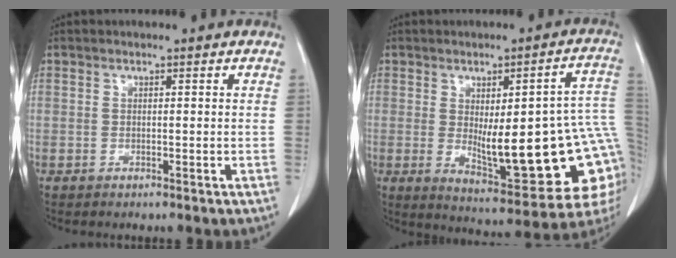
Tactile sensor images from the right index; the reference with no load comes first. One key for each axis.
{"total": 21.8, "fx": -1.1, "fy": 4.9, "fz": 21.2, "tx": -0.212, "ty": 0.004, "tz": 0.006}